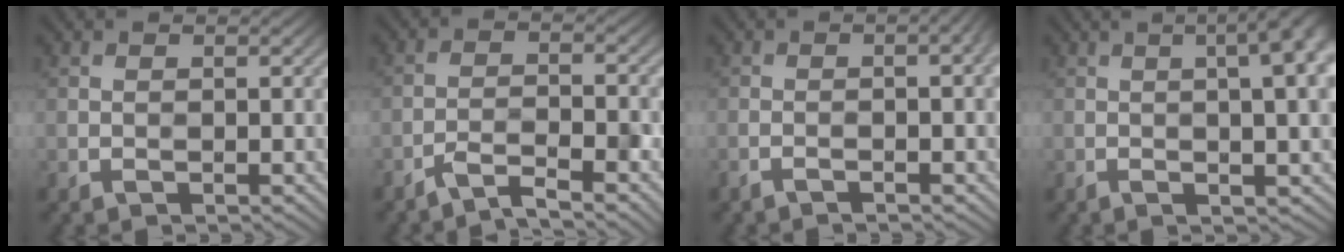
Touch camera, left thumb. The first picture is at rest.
{"total": 4.1, "force": [-2.8, 0.7, 2.8], "torque": [-0.050, 0.004, -0.049]}
{"total": 4.2, "force": [-1.5, 0.8, 3.8], "torque": [-0.042, 0.008, -0.024]}
{"total": 9.5, "force": [1.0, 2.8, 9.1], "torque": [-0.082, 0.022, 0.025]}